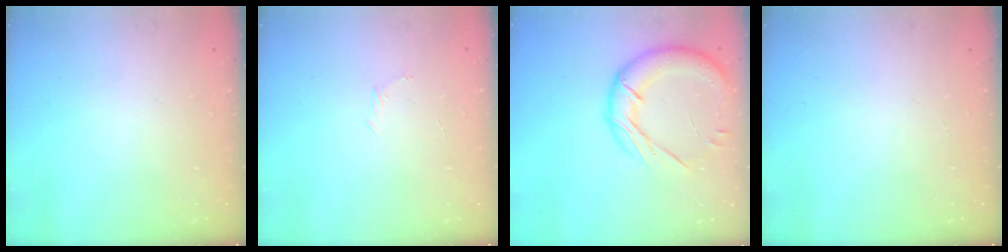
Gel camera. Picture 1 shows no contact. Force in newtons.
{"total": 3.6, "press": 3.5, "slide": 1.0}
{"total": 18.5, "press": 18.2, "slide": 3.0}
{"total": 0.0}